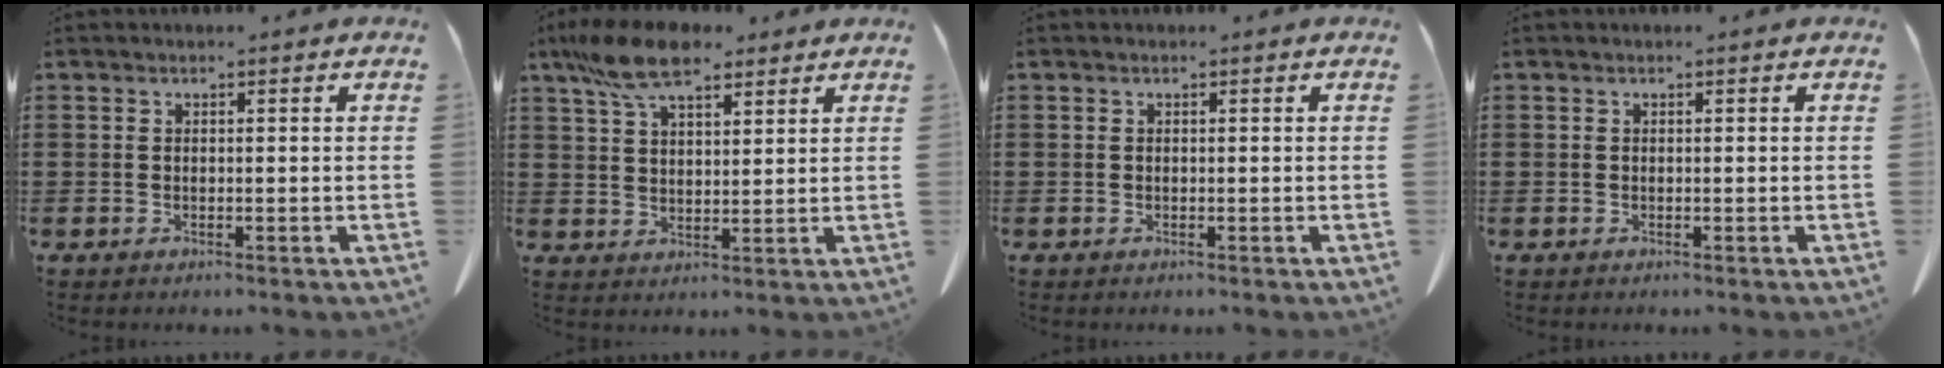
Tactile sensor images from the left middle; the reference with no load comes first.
{"total": 9.5, "force": [6.6, 3.6, 5.7], "torque": [-0.130, -0.001, 0.126]}
{"total": 0.0}
{"total": 0.0}